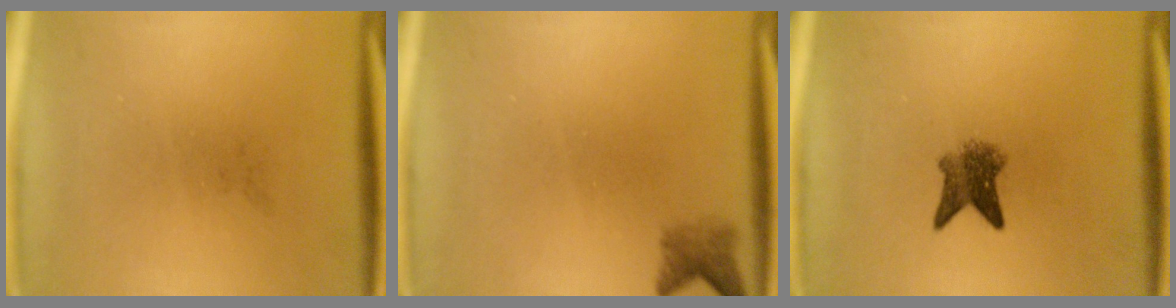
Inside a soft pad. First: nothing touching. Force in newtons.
{"total": 2.0}
{"total": 3.9}